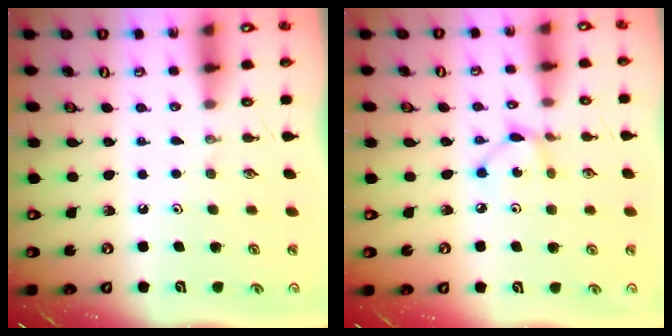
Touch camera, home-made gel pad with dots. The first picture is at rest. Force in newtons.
{"total": 3.6, "press": 3.6, "slide": 0.1}